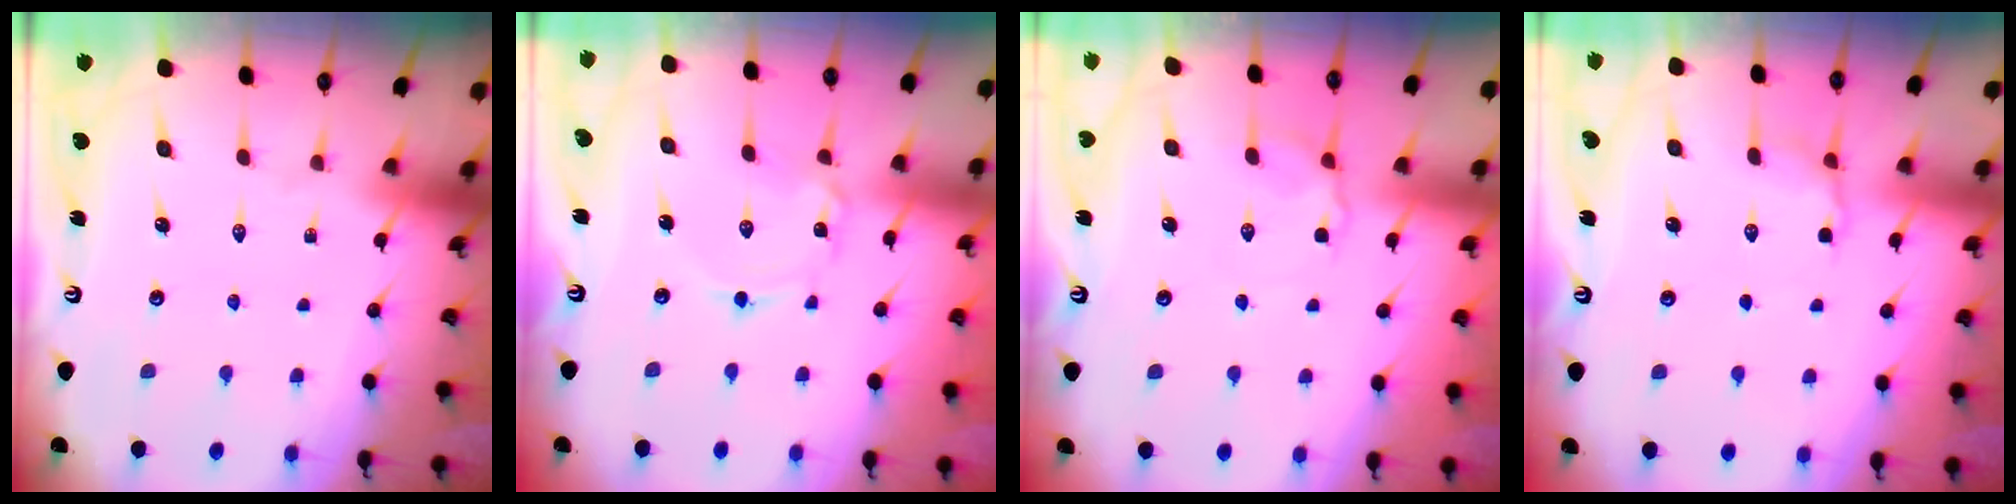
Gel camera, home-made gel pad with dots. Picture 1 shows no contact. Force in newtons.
{"total": 1.9, "press": 1.9, "slide": 0.2}
{"total": 4.6, "press": 4.4, "slide": 1.2}
{"total": 6.3, "press": 5.9, "slide": 2.2}